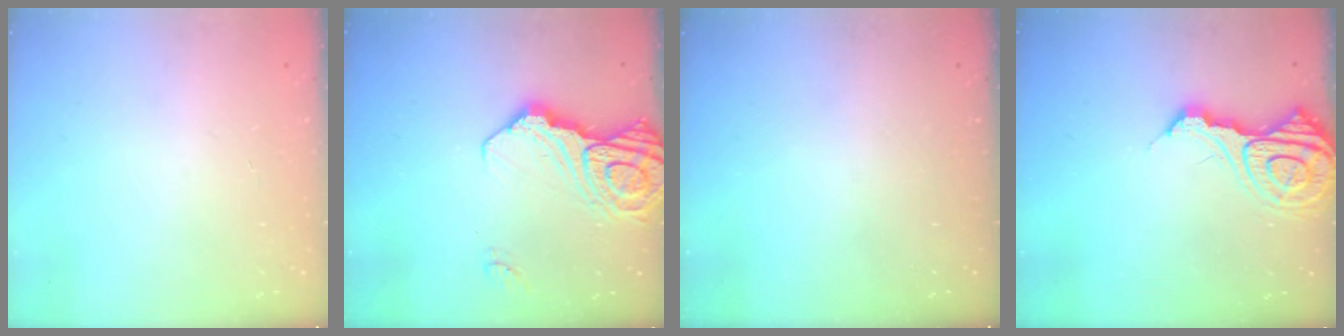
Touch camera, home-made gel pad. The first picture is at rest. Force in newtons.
{"total": 16.7, "press": 16.6, "slide": 2.1}
{"total": 0.0}
{"total": 13.8, "press": 13.7, "slide": 1.5}